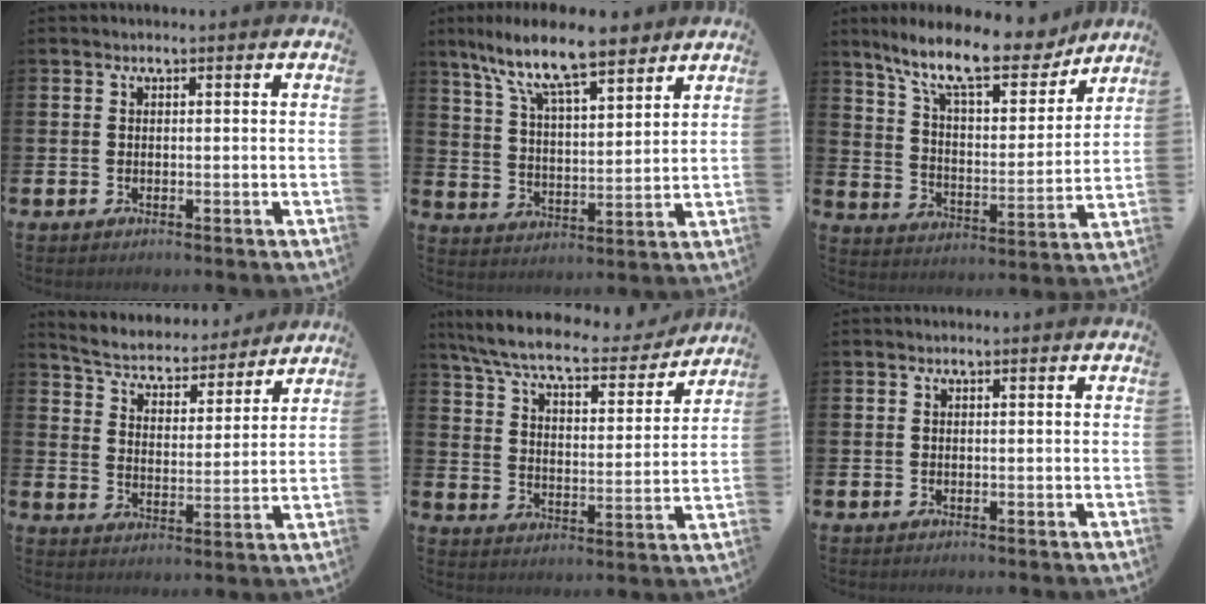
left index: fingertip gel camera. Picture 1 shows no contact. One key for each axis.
{"total": 11.1, "fx": 9.2, "fy": 2.3, "fz": 5.9, "tx": -0.134, "ty": -0.040, "tz": 0.160}
{"total": 12.4, "fx": 10.3, "fy": 3.3, "fz": 6.1, "tx": -0.142, "ty": -0.058, "tz": 0.176}
{"total": 5.2, "fx": 4.9, "fy": 1.4, "fz": 0.7, "tx": -0.040, "ty": -0.045, "tz": 0.079}
{"total": 8.3, "fx": 7.5, "fy": 1.1, "fz": 3.4, "tx": -0.098, "ty": -0.049, "tz": 0.126}
{"total": 0.0}